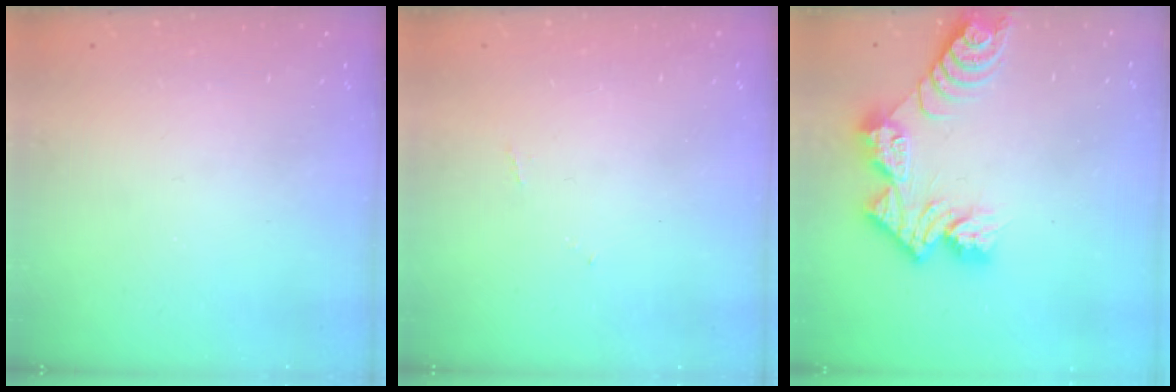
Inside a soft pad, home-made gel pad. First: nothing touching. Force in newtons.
{"total": 4.0, "press": 4.0, "slide": 0.6}
{"total": 11.0, "press": 11.0, "slide": 0.8}